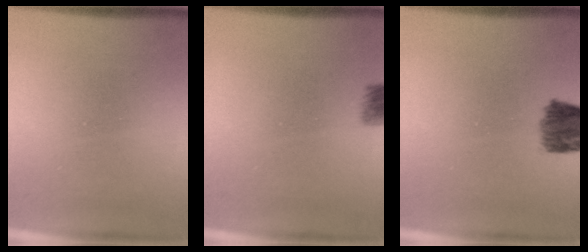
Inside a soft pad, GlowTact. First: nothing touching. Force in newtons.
{"total": 3.0}
{"total": 7.4}